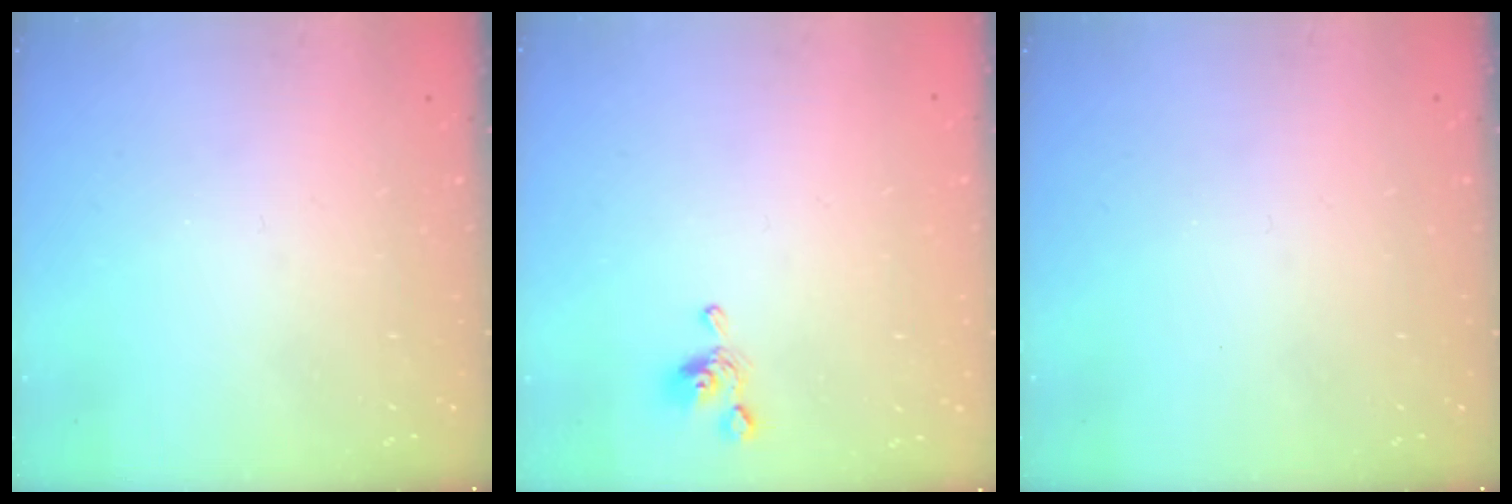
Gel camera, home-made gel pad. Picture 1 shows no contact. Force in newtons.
{"total": 2.9, "press": 2.9, "slide": 0.0}
{"total": 0.0}